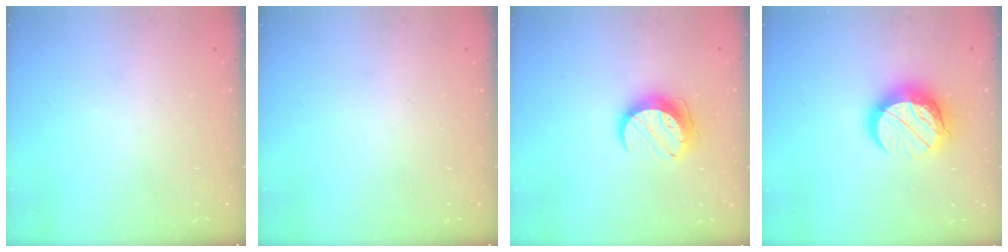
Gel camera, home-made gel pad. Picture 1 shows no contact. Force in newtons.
{"total": 0.0}
{"total": 10.5, "press": 10.5, "slide": 0.4}
{"total": 12.4, "press": 12.3, "slide": 1.3}